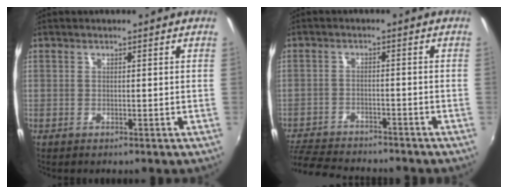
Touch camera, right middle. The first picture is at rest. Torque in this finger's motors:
{"motor_torque": [1.07, -1.07, 0.08, 0.03]}